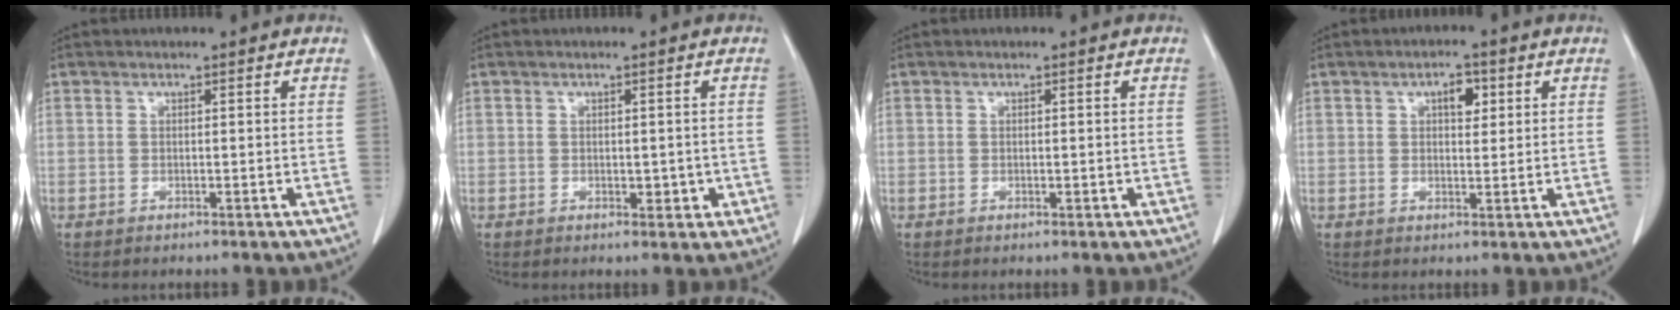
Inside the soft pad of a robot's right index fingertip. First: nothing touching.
{"total": 2.4, "force": [-0.5, 1.4, 1.9], "torque": [-0.017, 0.000, -0.002]}
{"total": 0.7, "force": [-0.2, 0.3, 0.6], "torque": [-0.010, -0.001, -0.001]}
{"total": 3.2, "force": [1.3, 1.6, 2.5], "torque": [-0.038, 0.004, 0.019]}